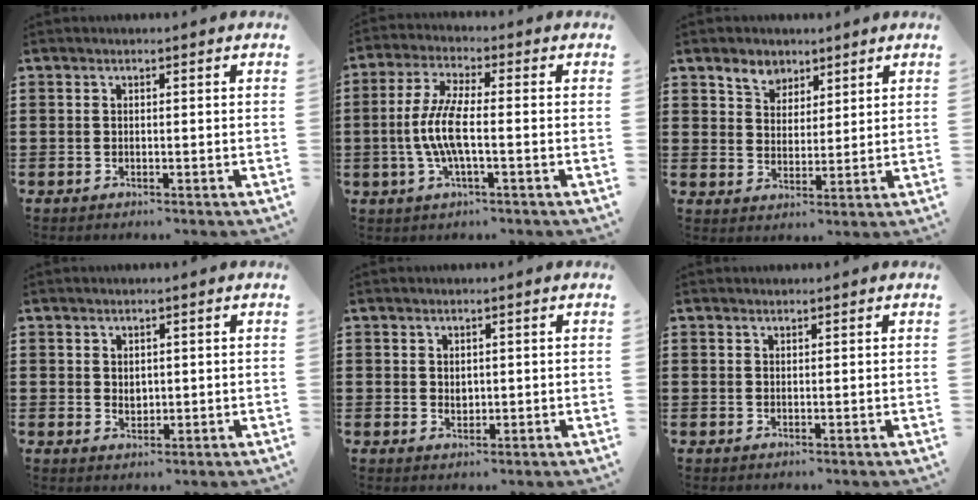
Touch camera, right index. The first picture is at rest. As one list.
[{"total": 7.2, "force": [-1.3, 2.0, 6.8], "torque": [-0.162, -0.013, -0.035]}, {"total": 4.3, "force": [3.1, 2.9, 0.6], "torque": [-0.029, 0.009, 0.059]}, {"total": 1.4, "force": [0.7, 1.1, 0.5], "torque": [-0.012, 0.006, 0.013]}, {"total": 1.2, "force": [0.6, 0.9, 0.4], "torque": [-0.010, 0.006, 0.011]}, {"total": 0.6, "force": [0.5, 0.3, 0.0], "torque": [0.000, 0.002, 0.011]}]